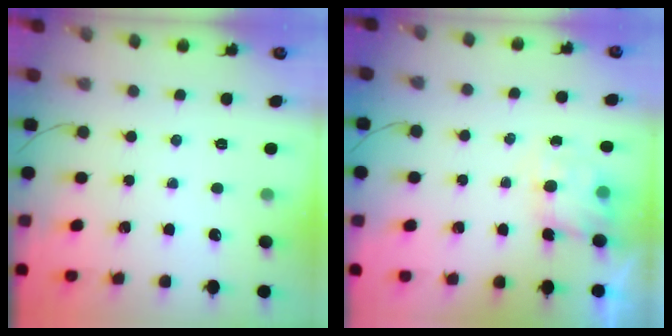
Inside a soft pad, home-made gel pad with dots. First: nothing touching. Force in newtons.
{"total": 3.3, "press": 3.2, "slide": 0.9}